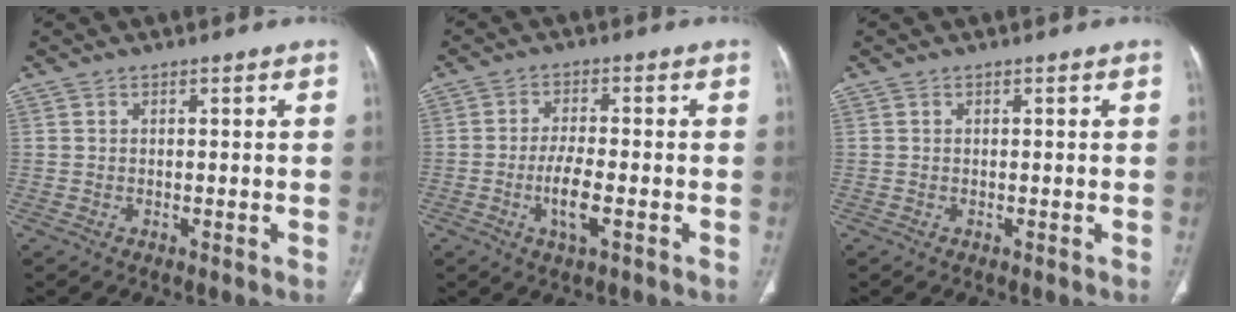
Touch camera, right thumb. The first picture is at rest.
{"total": 5.9, "force": [-1.9, 1.9, 5.3], "torque": [-0.107, 0.003, -0.036]}
{"total": 0.0}